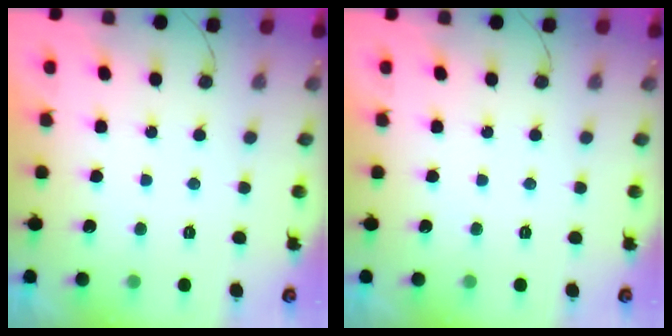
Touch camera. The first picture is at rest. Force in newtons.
{"total": 0.0}